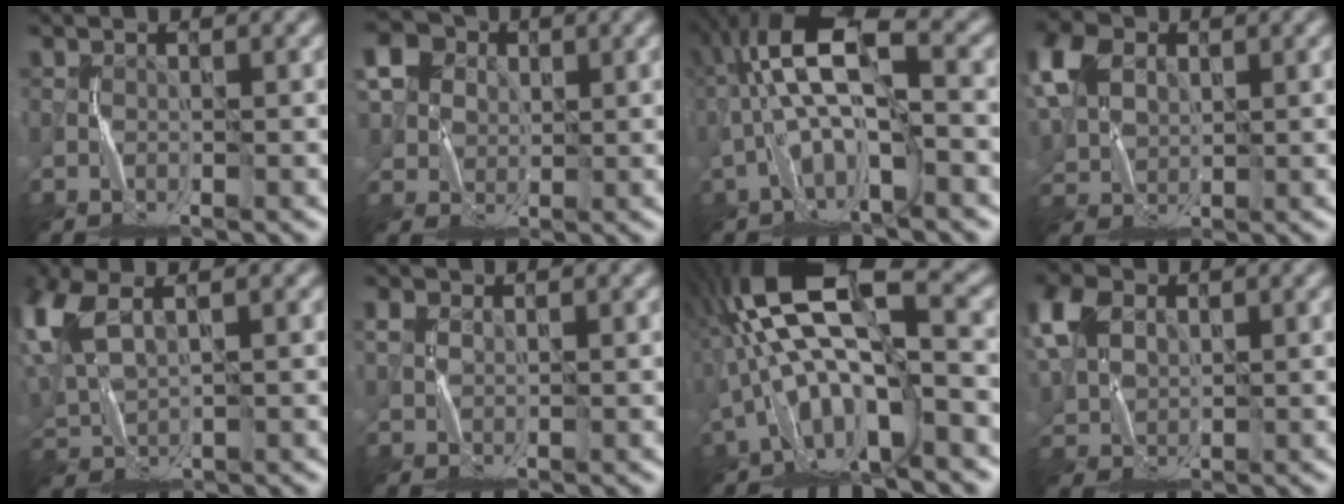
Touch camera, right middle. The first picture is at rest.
{"total": 7.1, "force": [3.0, 5.8, 2.8], "torque": [-0.063, 0.024, 0.045]}
{"total": 7.3, "force": [-0.8, 2.5, 6.9], "torque": [-0.131, 0.028, -0.019]}
{"total": 6.5, "force": [2.8, 4.6, 3.7], "torque": [-0.103, 0.019, 0.054]}
{"total": 6.6, "force": [2.9, 3.5, 4.9], "torque": [-0.149, 0.011, 0.061]}
{"total": 1.2, "force": [0.7, 0.9, 0.4], "torque": [-0.001, 0.003, 0.015]}
{"total": 12.6, "force": [-1.0, 5.1, 11.4], "torque": [-0.218, 0.028, -0.021]}
{"total": 5.8, "force": [2.6, 4.1, 3.2], "torque": [-0.094, 0.017, 0.053]}